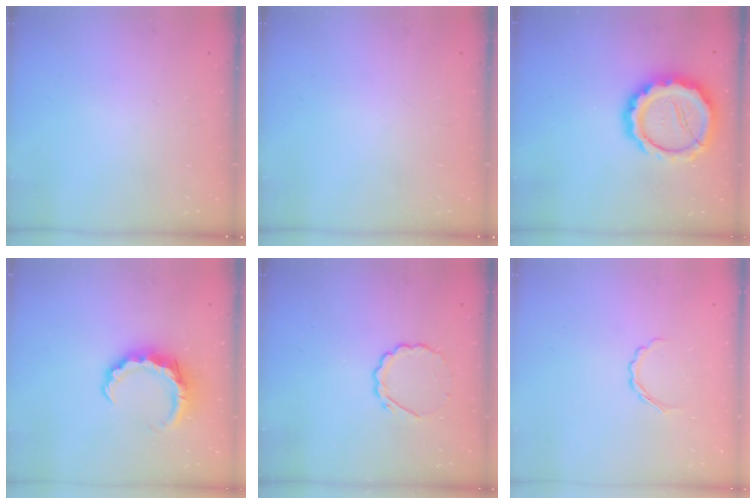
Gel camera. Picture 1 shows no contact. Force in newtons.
{"total": 0.0}
{"total": 16.3, "press": 16.0, "slide": 3.1}
{"total": 8.2, "press": 8.1, "slide": 1.5}
{"total": 5.2, "press": 5.0, "slide": 1.4}
{"total": 3.2, "press": 3.1, "slide": 0.8}